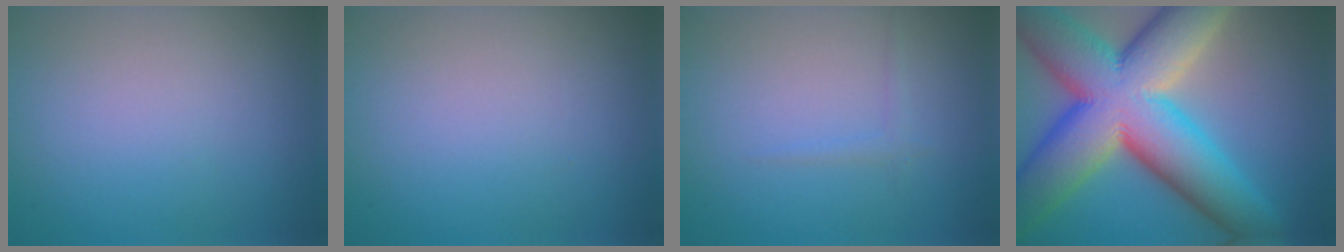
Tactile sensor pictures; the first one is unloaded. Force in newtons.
{"total": 0.0}
{"total": 0.9, "press": 0.8, "slide": 0.1}
{"total": 17.1, "press": 17.1, "slide": 0.7}